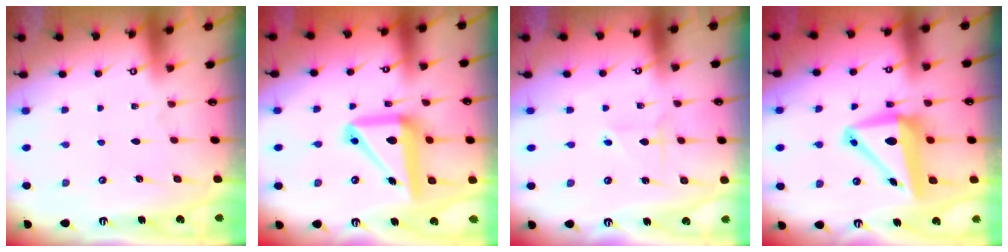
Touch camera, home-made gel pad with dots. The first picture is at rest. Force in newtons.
{"total": 15.7, "press": 15.5, "slide": 2.4}
{"total": 2.2, "press": 2.2, "slide": 0.2}
{"total": 10.8, "press": 10.6, "slide": 2.0}